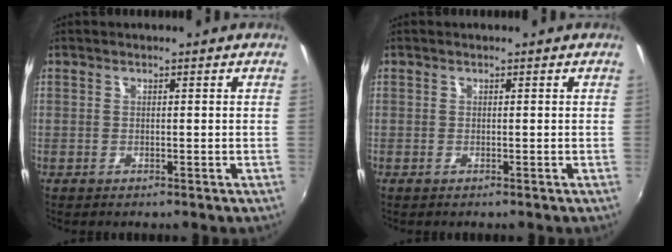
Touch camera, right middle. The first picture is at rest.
{"total": 0.0}